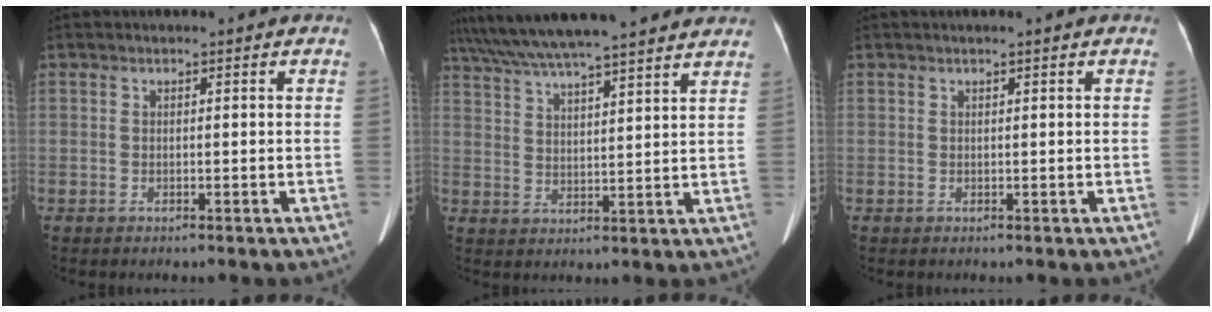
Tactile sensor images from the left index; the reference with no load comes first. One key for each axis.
{"total": 21.6, "fx": 19.0, "fy": 1.4, "fz": 10.0, "tx": -0.175, "ty": 0.037, "tz": 0.273}
{"total": 0.6, "fx": 0.5, "fy": -0.2, "fz": 0.4, "tx": -0.011, "ty": 0.005, "tz": 0.013}